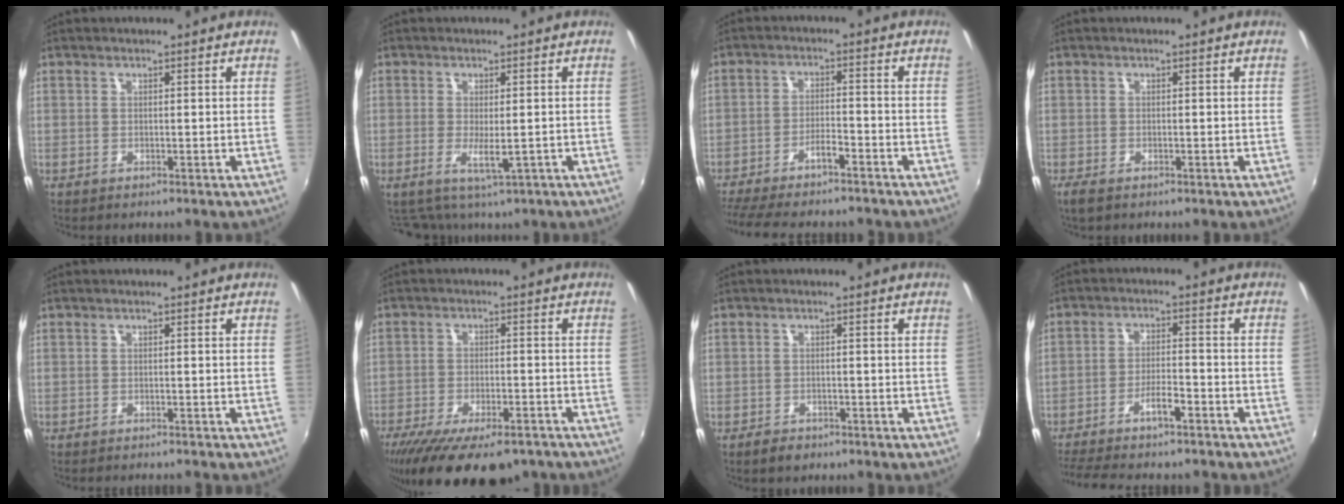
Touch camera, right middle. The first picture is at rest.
{"total": 3.2, "force": [-1.2, 1.1, 2.8], "torque": [-0.053, -0.010, -0.014]}
{"total": 12.2, "force": [-10.8, 1.7, 5.6], "torque": [-0.126, -0.002, -0.175]}
{"total": 2.5, "force": [-1.7, 1.0, 1.6], "torque": [-0.035, -0.010, -0.029]}
{"total": 1.6, "force": [-1.6, 0.3, 0.4], "torque": [-0.016, -0.009, -0.025]}
{"total": 19.0, "force": [-14.0, 6.7, 11.0], "torque": [-0.219, -0.051, -0.205]}
{"total": 2.4, "force": [-1.7, 1.5, 0.7], "torque": [-0.021, -0.002, -0.028]}
{"total": 9.5, "force": [-8.0, 1.4, 5.0], "torque": [-0.112, 0.000, -0.135]}